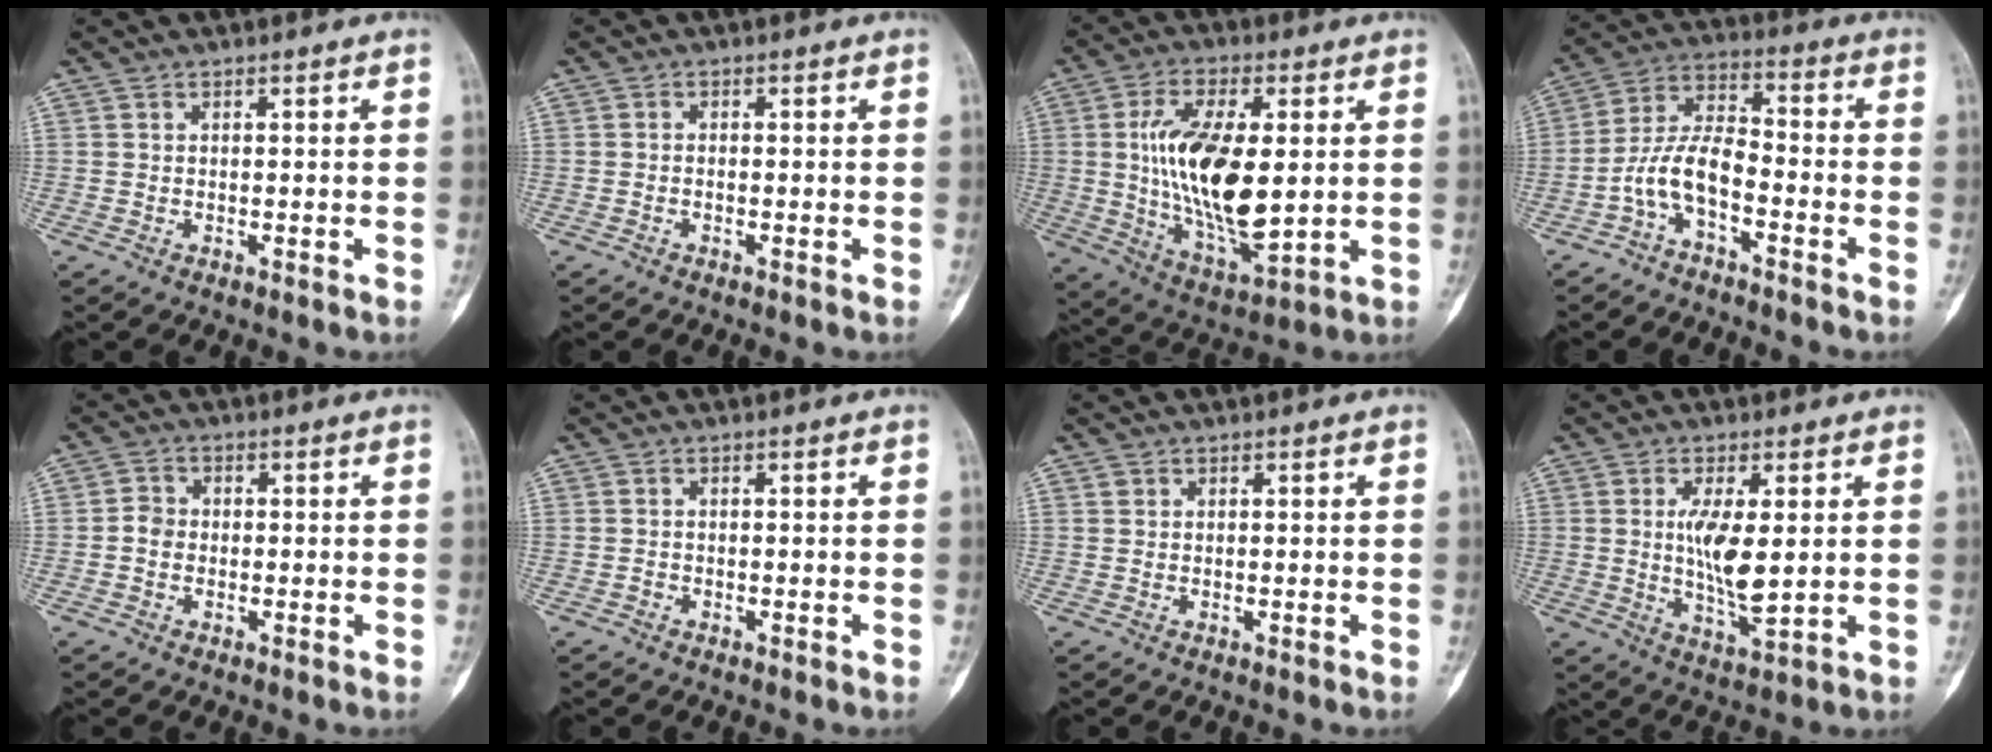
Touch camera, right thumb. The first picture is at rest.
{"total": 0.5, "force": [-0.3, 0.2, 0.3], "torque": [-0.005, 0.003, -0.009]}
{"total": 18.6, "force": [1.2, 8.1, 16.7], "torque": [-0.297, -0.019, 0.030]}
{"total": 8.6, "force": [-3.9, 3.7, 6.7], "torque": [-0.137, 0.055, -0.084]}
{"total": 2.8, "force": [-0.5, 2.5, 1.3], "torque": [-0.013, 0.008, -0.015]}
{"total": 0.6, "force": [-0.4, 0.4, 0.1], "torque": [-0.002, 0.002, -0.009]}
{"total": 0.6, "force": [0.3, 0.5, 0.1], "torque": [0.000, 0.001, 0.005]}
{"total": 8.9, "force": [1.0, 2.9, 8.4], "torque": [-0.158, -0.024, 0.023]}